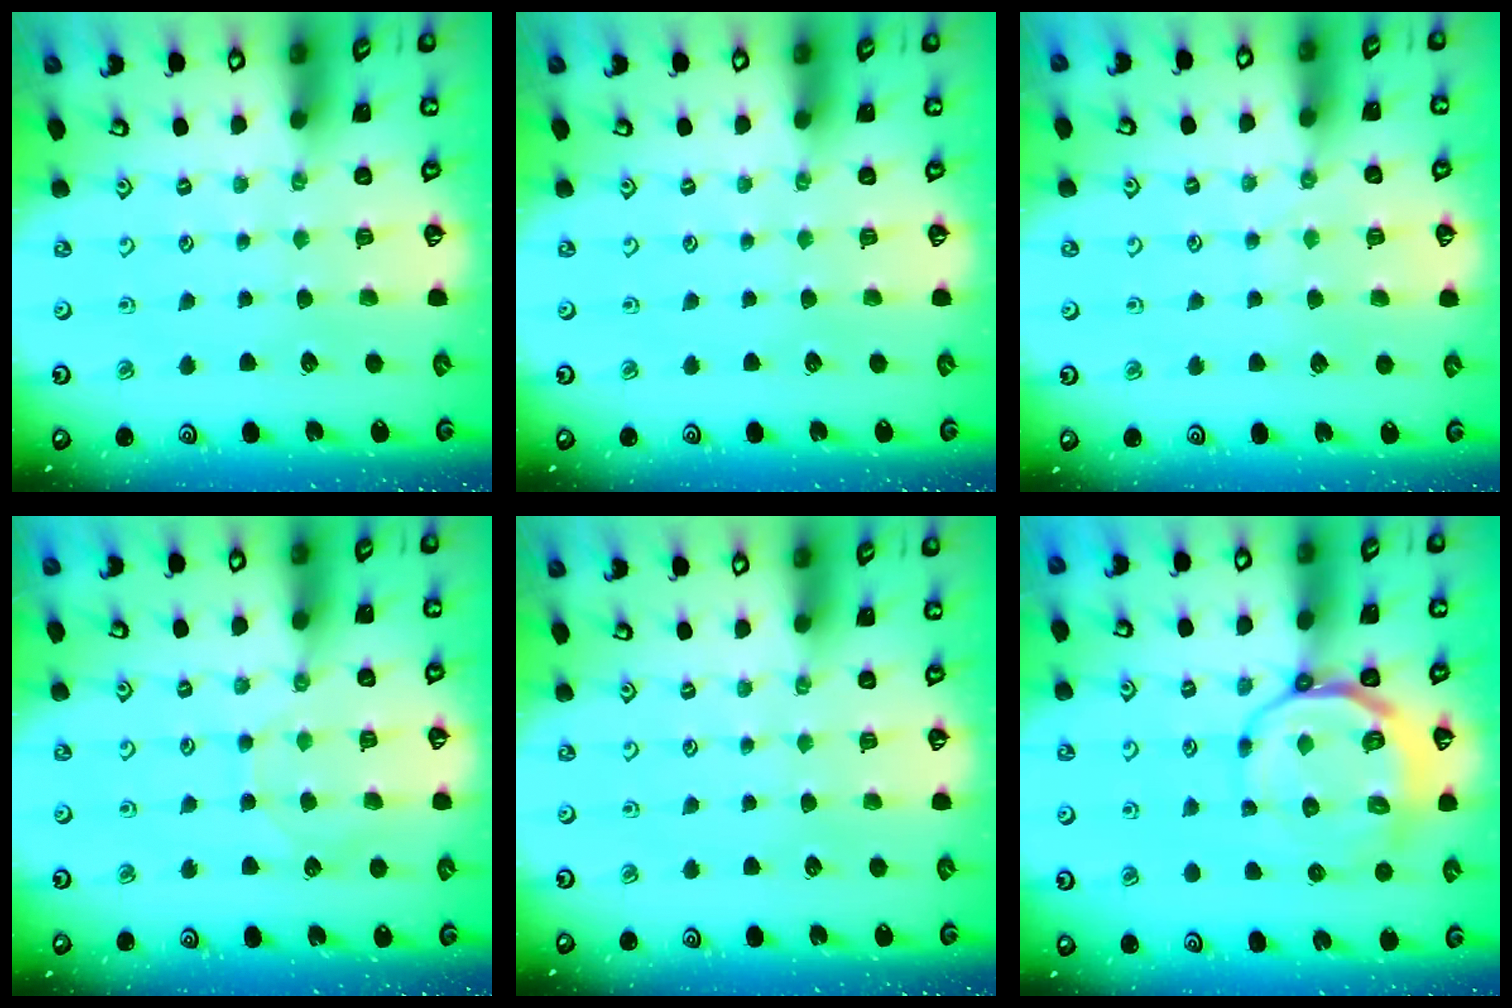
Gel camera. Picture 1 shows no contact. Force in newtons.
{"total": 0.0}
{"total": 6.2, "press": 6.2, "slide": 0.5}
{"total": 7.0, "press": 6.9, "slide": 0.7}
{"total": 0.0}
{"total": 11.4, "press": 11.0, "slide": 2.7}